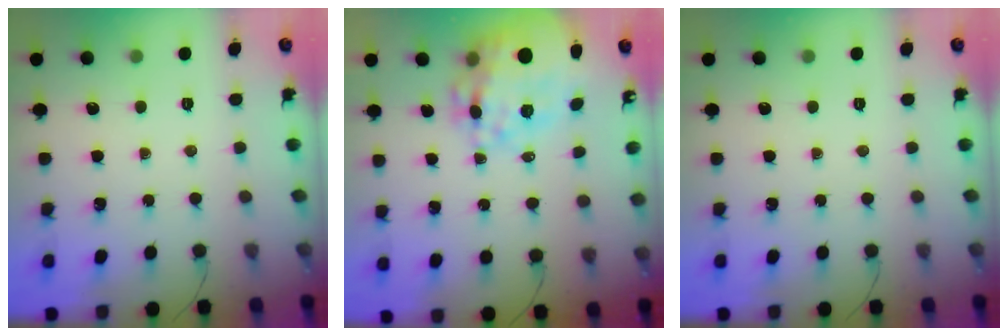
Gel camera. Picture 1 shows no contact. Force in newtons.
{"total": 14.8, "press": 13.9, "slide": 5.2}
{"total": 0.0}